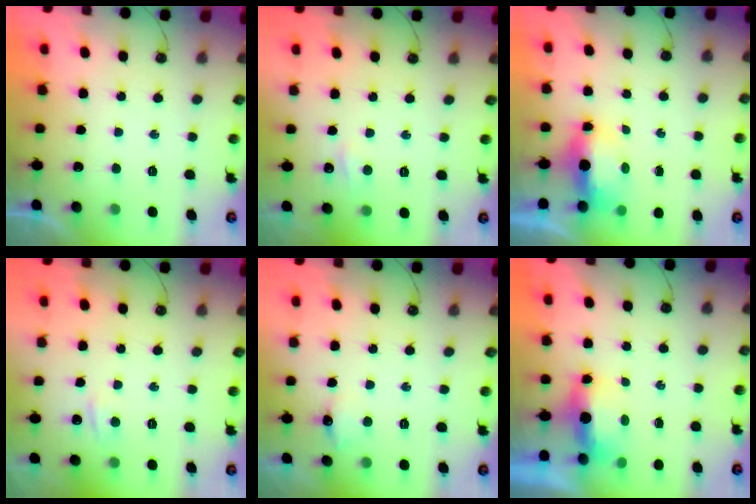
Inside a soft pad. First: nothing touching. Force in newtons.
{"total": 3.7, "press": 3.7, "slide": 0.5}
{"total": 6.2, "press": 6.1, "slide": 1.1}
{"total": 4.9, "press": 4.8, "slide": 0.6}
{"total": 7.6, "press": 5.8, "slide": 4.9}
{"total": 5.7, "press": 5.6, "slide": 0.9}